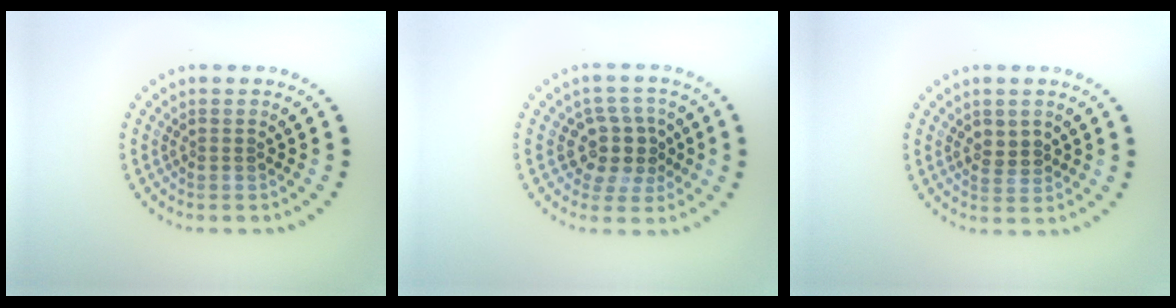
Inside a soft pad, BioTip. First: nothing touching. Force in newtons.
{"total": 4.0, "press": 3.7, "slide": 1.5}
{"total": 1.8, "press": 1.8, "slide": 0.5}